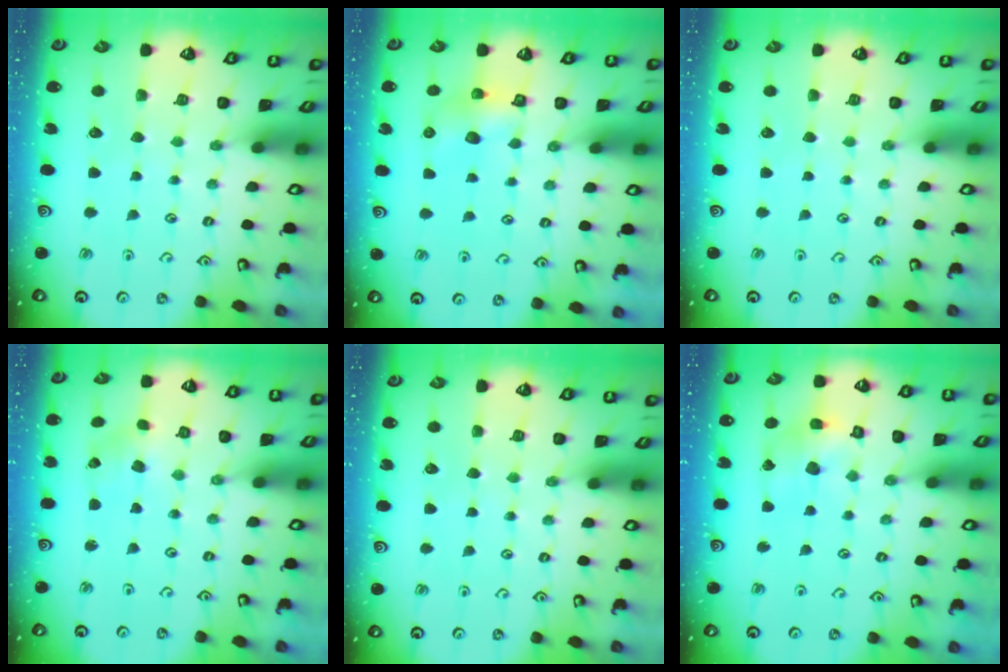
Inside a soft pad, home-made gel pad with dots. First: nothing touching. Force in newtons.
{"total": 7.8, "press": 7.8, "slide": 0.5}
{"total": 0.0}
{"total": 2.4, "press": 2.3, "slide": 0.4}
{"total": 0.0}
{"total": 11.7, "press": 11.6, "slide": 1.5}